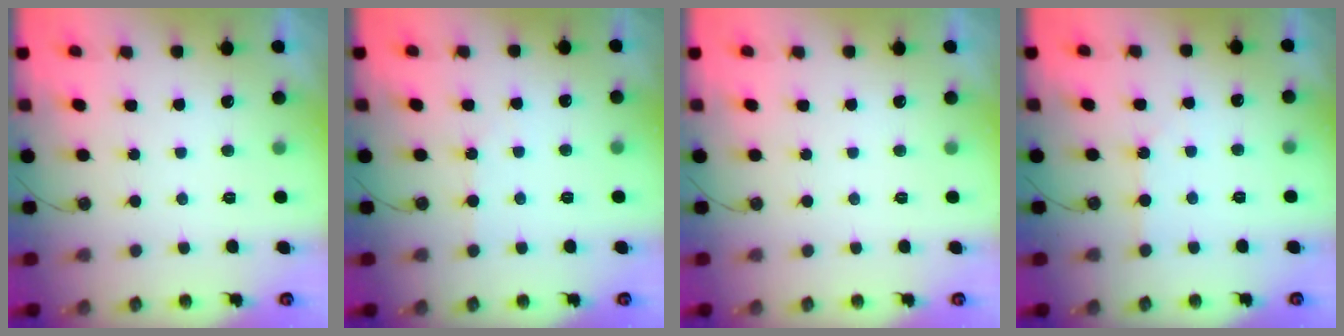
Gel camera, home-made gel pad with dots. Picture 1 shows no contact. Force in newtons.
{"total": 1.5, "press": 1.5, "slide": 0.3}
{"total": 0.0}
{"total": 1.6, "press": 1.6, "slide": 0.3}